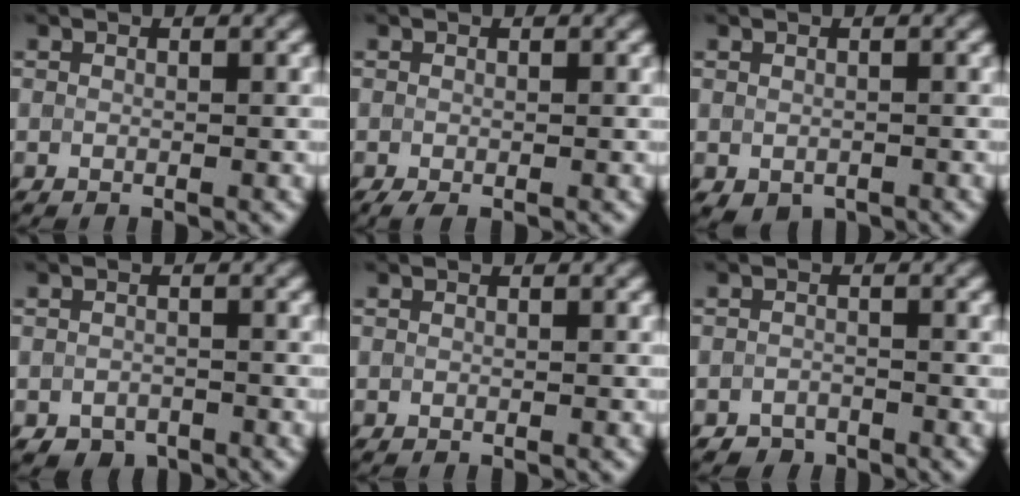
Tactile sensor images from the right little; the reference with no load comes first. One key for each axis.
{"total": 1.5, "fx": -0.9, "fy": 0.6, "fz": 1.1, "tx": -0.023, "ty": -0.004, "tz": -0.017}
{"total": 1.5, "fx": -0.7, "fy": 1.0, "fz": 0.9, "tx": -0.016, "ty": -0.008, "tz": -0.012}
{"total": 1.9, "fx": -1.2, "fy": 1.2, "fz": 0.7, "tx": -0.008, "ty": -0.002, "tz": -0.025}
{"total": 0.0}
{"total": 1.4, "fx": -1.2, "fy": 0.7, "fz": 0.0, "tx": 0.004, "ty": 0.005, "tz": -0.024}